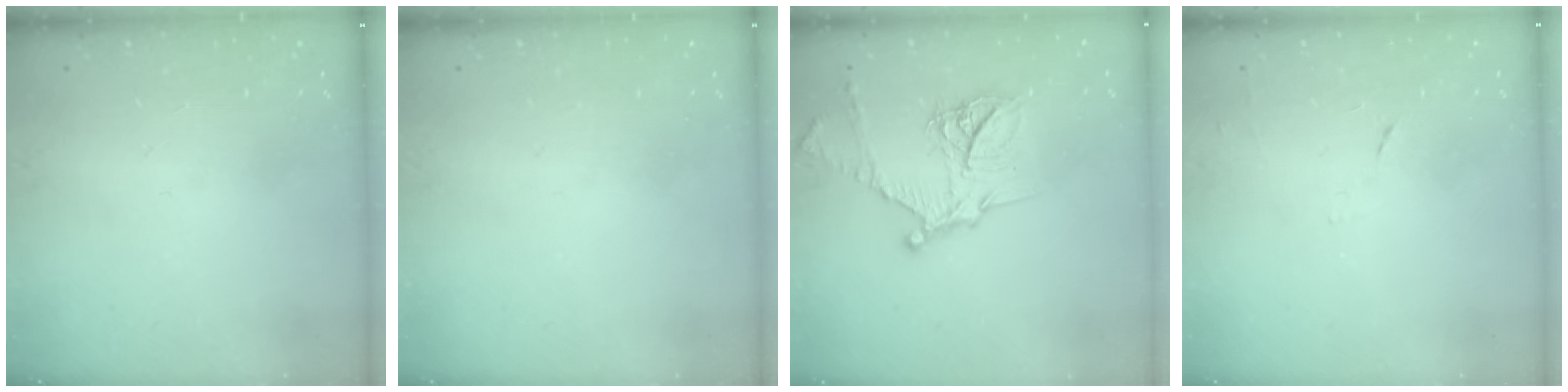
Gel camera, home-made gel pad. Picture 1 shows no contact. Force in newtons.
{"total": 0.0}
{"total": 15.4, "press": 15.4, "slide": 1.1}
{"total": 4.3, "press": 4.3, "slide": 0.6}